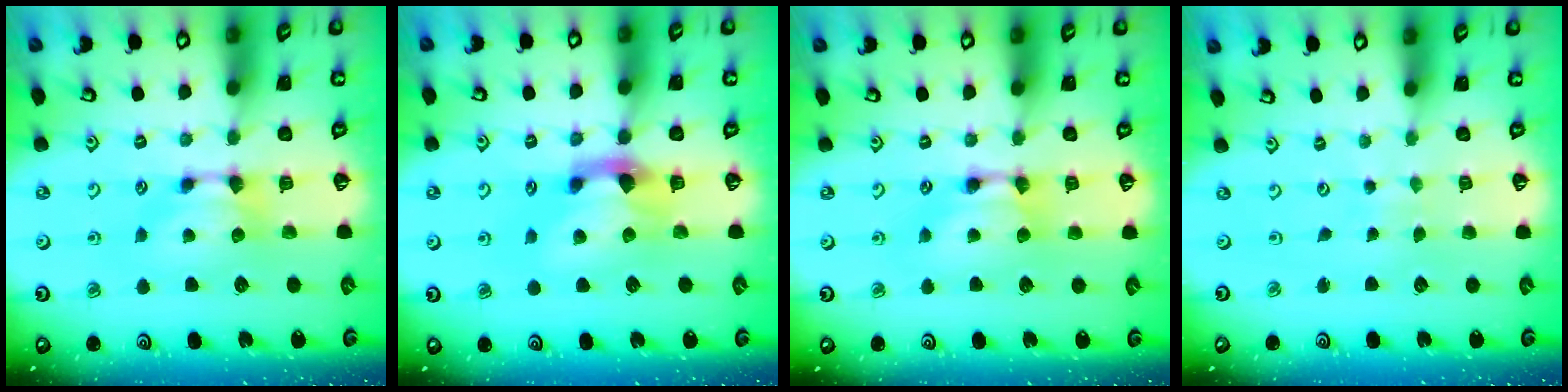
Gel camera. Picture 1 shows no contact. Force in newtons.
{"total": 2.9, "press": 2.6, "slide": 1.5}
{"total": 1.9, "press": 1.9, "slide": 0.2}
{"total": 5.8, "press": 5.8, "slide": 0.3}